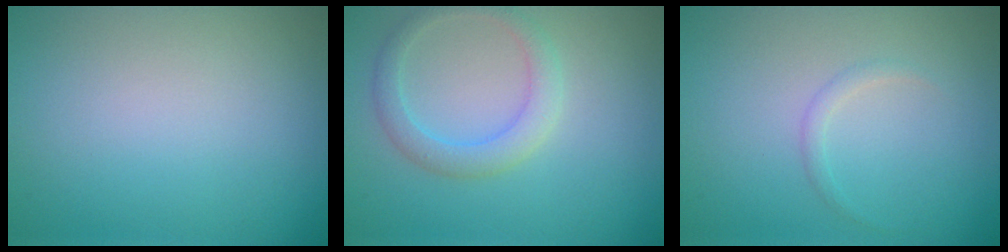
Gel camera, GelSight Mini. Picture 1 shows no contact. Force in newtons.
{"total": 2.5, "press": 2.5, "slide": 0.1}
{"total": 0.8, "press": 0.8, "slide": 0.0}